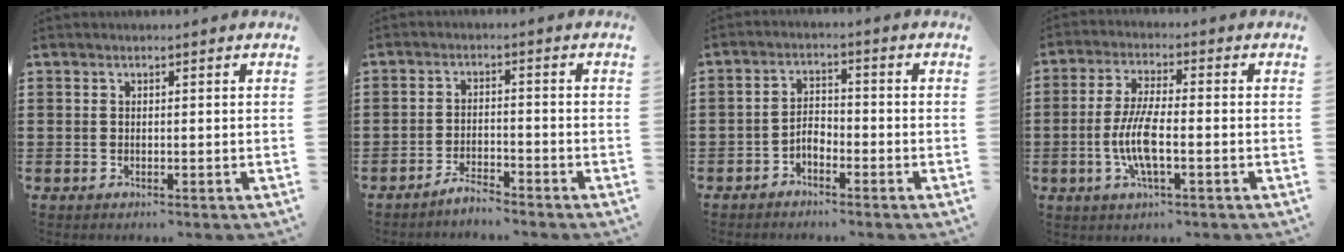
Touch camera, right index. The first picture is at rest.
{"total": 3.0, "force": [-3.0, 0.2, 0.5], "torque": [-0.012, 0.006, -0.060]}
{"total": 2.8, "force": [-2.0, 1.3, 1.4], "torque": [-0.038, 0.006, -0.043]}
{"total": 7.2, "force": [-1.8, 2.0, 6.7], "torque": [-0.148, -0.009, -0.039]}